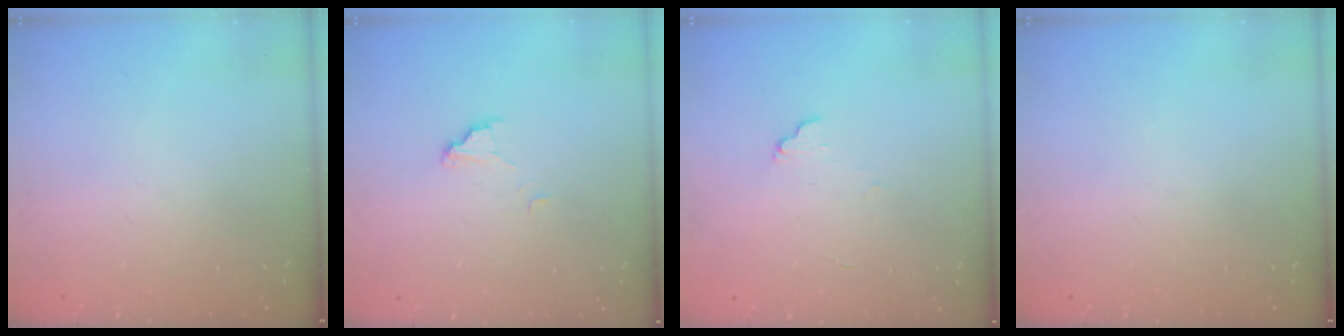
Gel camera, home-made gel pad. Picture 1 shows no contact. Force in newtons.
{"total": 5.9, "press": 5.9, "slide": 0.5}
{"total": 6.2, "press": 6.2, "slide": 0.3}
{"total": 0.0}